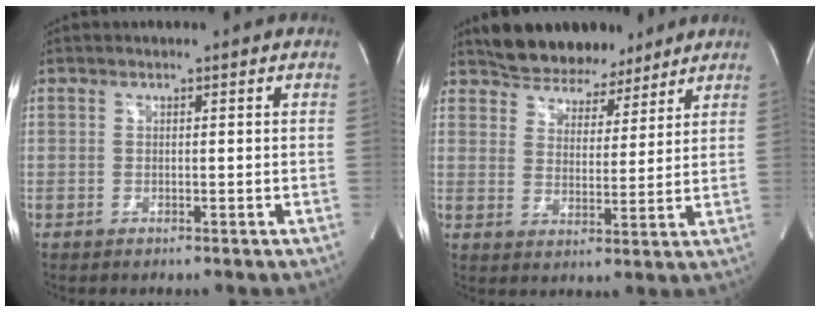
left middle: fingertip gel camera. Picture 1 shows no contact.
{"total": 9.8, "force": [8.6, 4.2, 2.3], "torque": [-0.028, 0.011, 0.133]}